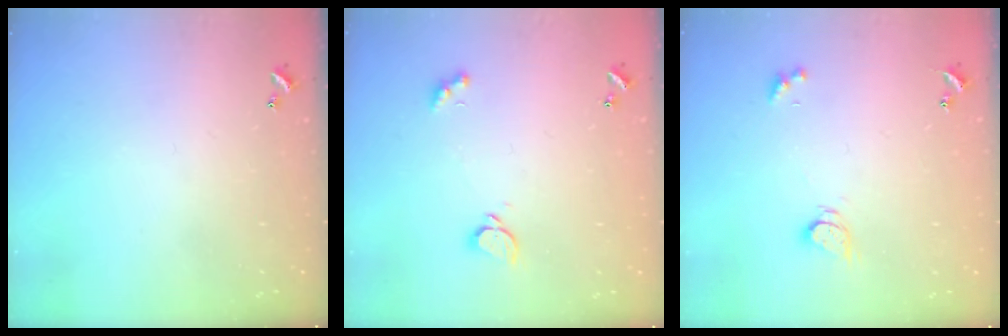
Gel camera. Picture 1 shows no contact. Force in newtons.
{"total": 2.1, "press": 1.9, "slide": 0.9}
{"total": 2.5, "press": 2.5, "slide": 0.4}